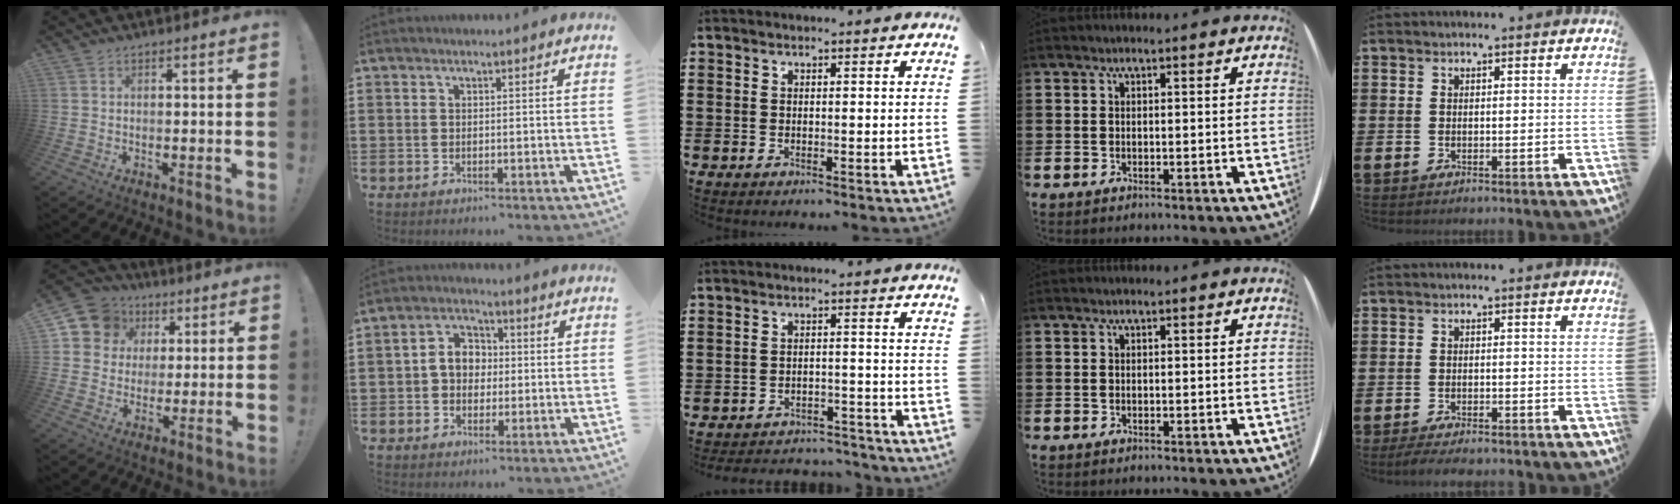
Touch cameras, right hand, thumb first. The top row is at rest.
{"thumb": {"total": 10.7, "force": [3.7, 9.6, 2.8], "torque": [-0.043, -0.013, 0.077]}, "index": {"total": 5.2, "force": [-0.1, 4.2, 3.1], "torque": [-0.070, 0.014, -0.005]}, "middle": {"total": 3.5, "force": [-3.5, 0.3, 0.0], "torque": [-0.005, 0.003, -0.076]}, "little": {"total": 1.7, "force": [-1.5, 0.2, 0.7], "torque": [-0.014, 0.003, -0.029]}}